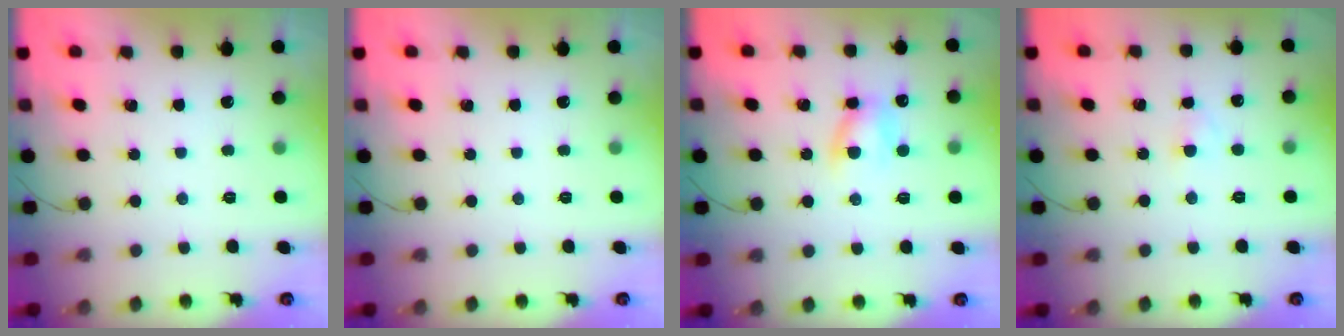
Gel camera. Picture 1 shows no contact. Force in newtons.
{"total": 0.0}
{"total": 7.0, "press": 6.8, "slide": 1.6}
{"total": 1.8, "press": 1.6, "slide": 0.9}